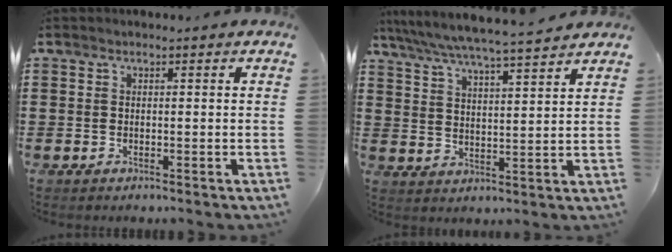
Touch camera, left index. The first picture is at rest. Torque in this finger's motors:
{"motor_torque": [0.66, 0.44, 0.29, 0.15]}